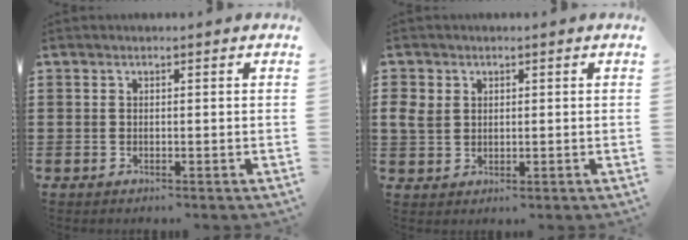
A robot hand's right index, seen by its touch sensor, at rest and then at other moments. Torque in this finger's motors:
{"motor_torque": [-0.08, 0.09, 0.06, 0.03]}